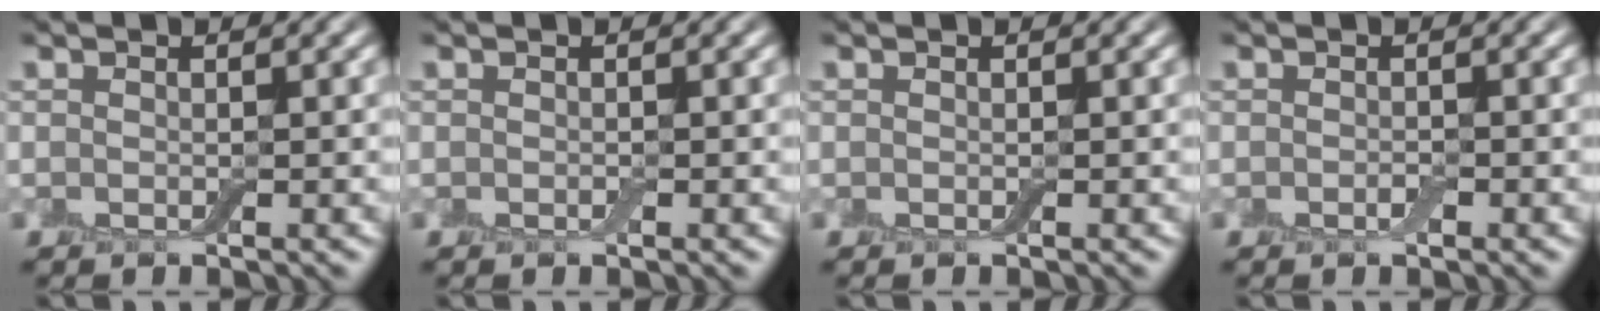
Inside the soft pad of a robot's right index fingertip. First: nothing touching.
{"total": 0.0}
{"total": 0.0}
{"total": 0.6, "force": [-0.3, 0.3, 0.5], "torque": [-0.009, 0.000, -0.004]}